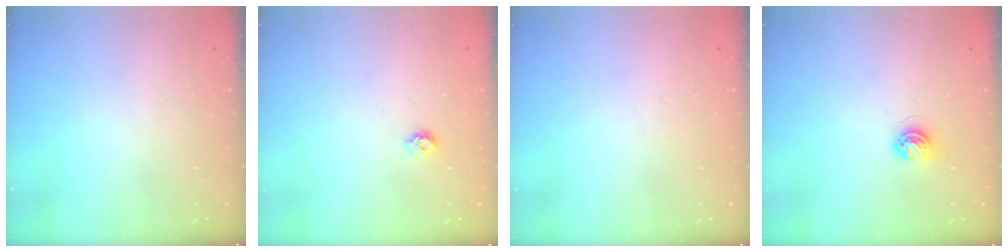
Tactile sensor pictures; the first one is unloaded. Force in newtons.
{"total": 5.9, "press": 5.8, "slide": 0.7}
{"total": 0.8, "press": 0.8, "slide": 0.0}
{"total": 5.4, "press": 5.4, "slide": 0.5}